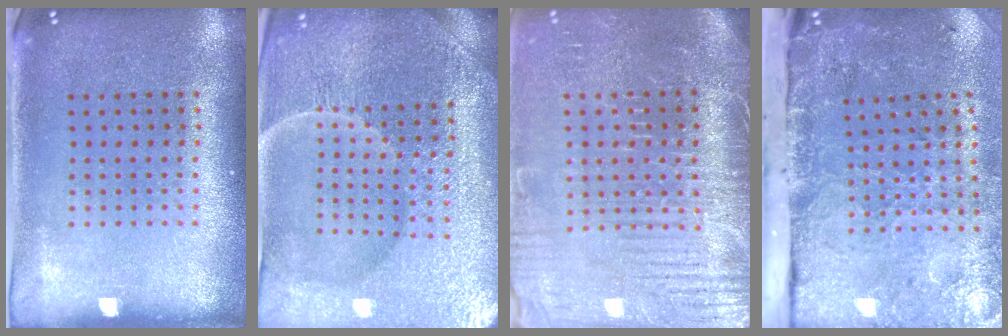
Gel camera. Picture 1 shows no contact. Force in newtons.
{"total": 5.7, "press": 5.3, "slide": 2.2}
{"total": 4.3, "press": 4.0, "slide": 1.6}
{"total": 5.0, "press": 3.7, "slide": 3.4}